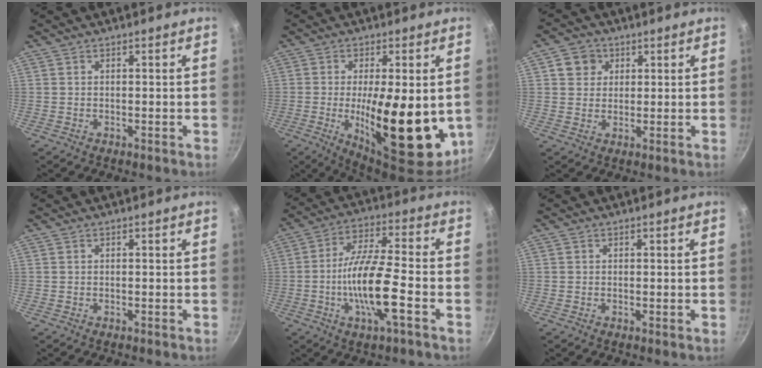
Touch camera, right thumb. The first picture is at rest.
{"total": 18.9, "force": [-2.0, 6.8, 17.5], "torque": [-0.248, -0.012, -0.023]}
{"total": 4.9, "force": [1.7, 4.4, 1.4], "torque": [0.010, 0.004, 0.023]}
{"total": 0.0}
{"total": 13.4, "force": [-4.0, 2.9, 12.4], "torque": [-0.232, 0.026, -0.083]}
{"total": 0.0}